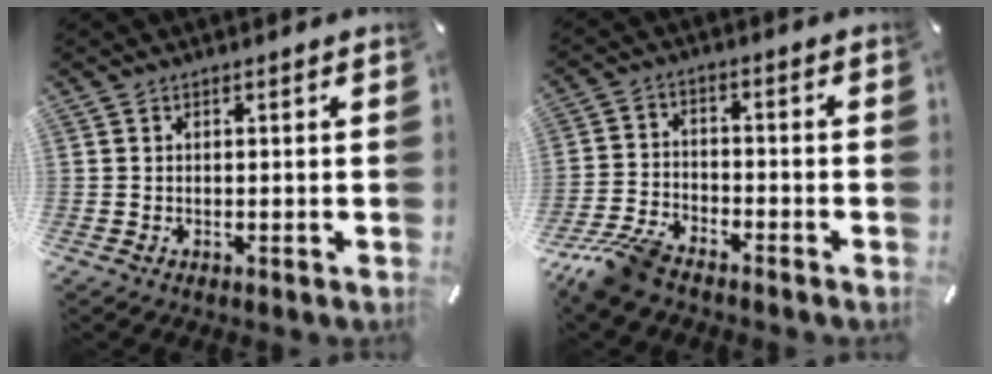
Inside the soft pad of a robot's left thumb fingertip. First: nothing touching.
{"total": 8.9, "force": [-7.6, 2.9, 3.6], "torque": [-0.085, 0.027, -0.149]}